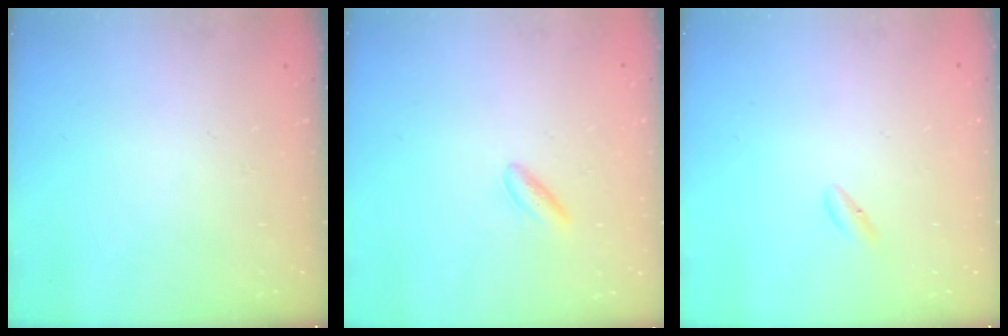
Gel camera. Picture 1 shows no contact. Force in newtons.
{"total": 2.5, "press": 2.2, "slide": 1.2}
{"total": 2.0, "press": 1.8, "slide": 0.7}